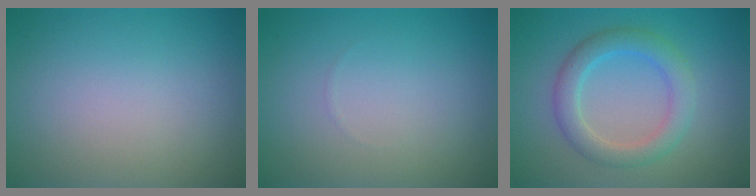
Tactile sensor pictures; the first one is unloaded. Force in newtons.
{"total": 0.0}
{"total": 3.7, "press": 3.7, "slide": 0.3}